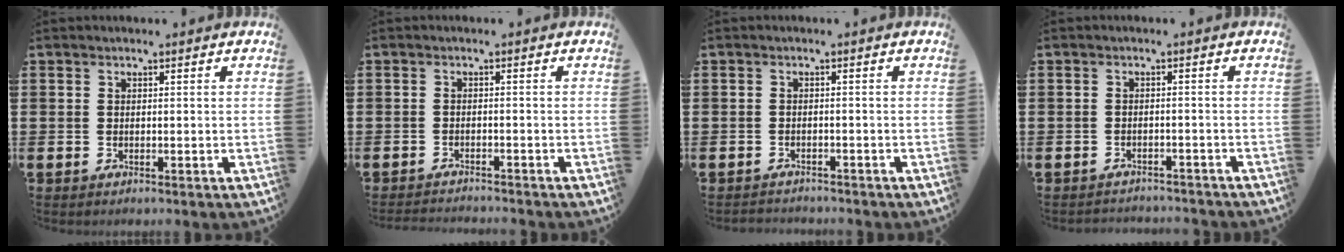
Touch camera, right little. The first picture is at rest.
{"total": 1.4, "force": [-1.3, -0.1, -0.1], "torque": [-0.001, 0.003, -0.027]}
{"total": 1.1, "force": [-1.1, 0.1, -0.1], "torque": [-0.001, 0.004, -0.024]}
{"total": 1.3, "force": [-1.3, 0.0, -0.2], "torque": [-0.002, 0.004, -0.028]}